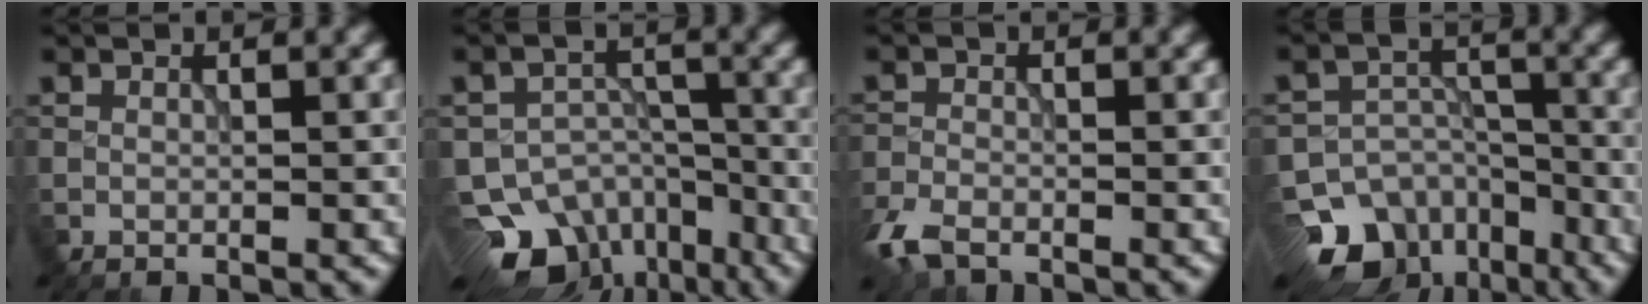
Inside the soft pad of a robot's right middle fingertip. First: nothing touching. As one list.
[{"total": 10.7, "force": [-7.5, 6.9, 3.3], "torque": [-0.042, -0.008, -0.104]}, {"total": 3.6, "force": [-2.6, 1.6, 1.9], "torque": [-0.044, -0.011, -0.062]}, {"total": 11.3, "force": [-7.1, 8.3, 2.9], "torque": [-0.057, -0.012, -0.115]}]